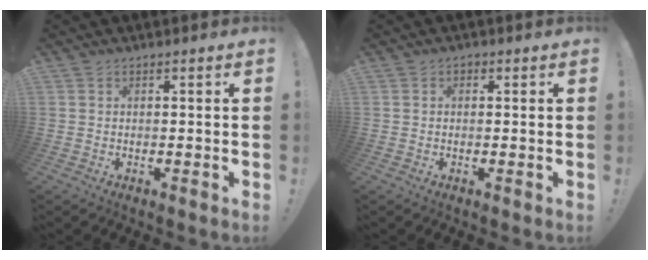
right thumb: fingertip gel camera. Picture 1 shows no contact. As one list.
[{"total": 0.8, "force": [-0.2, 0.7, 0.2], "torque": [0.005, 0.000, -0.006]}]